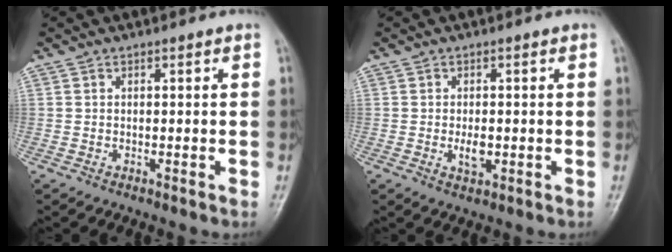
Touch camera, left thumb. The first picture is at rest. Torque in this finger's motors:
{"motor_torque": [0.56, 0.65, 0.56, -0.16, 0.01]}